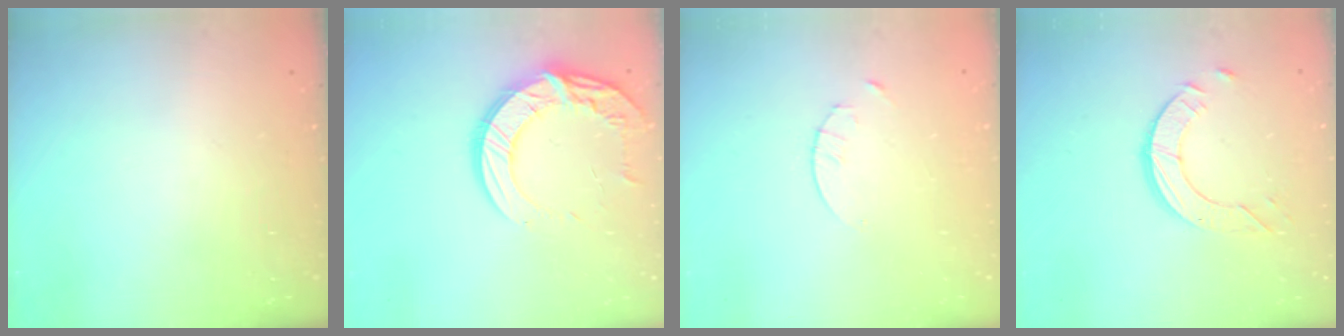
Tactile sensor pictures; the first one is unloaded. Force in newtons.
{"total": 13.6, "press": 13.5, "slide": 1.2}
{"total": 1.7, "press": 1.6, "slide": 0.2}
{"total": 6.9, "press": 6.9, "slide": 0.6}